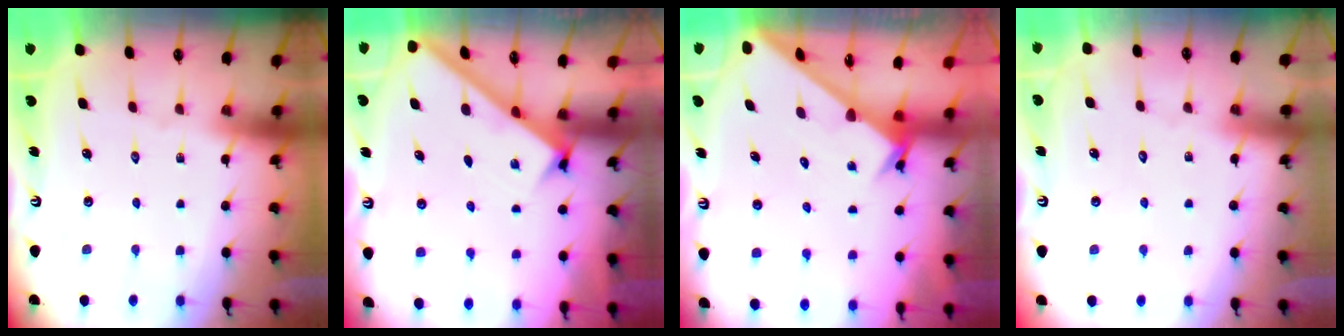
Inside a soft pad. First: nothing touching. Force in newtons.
{"total": 2.6, "press": 2.6, "slide": 0.4}
{"total": 2.4, "press": 2.4, "slide": 0.2}
{"total": 2.5, "press": 2.5, "slide": 0.3}